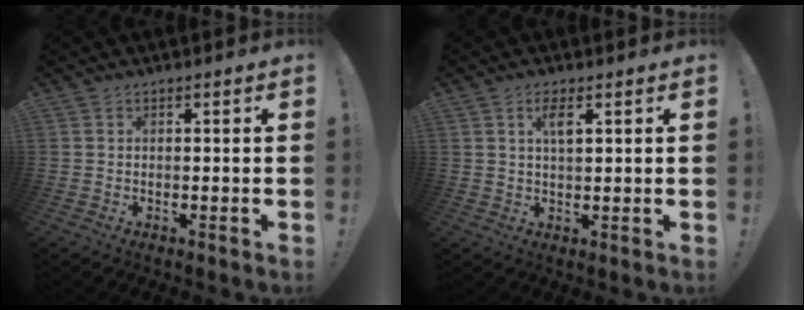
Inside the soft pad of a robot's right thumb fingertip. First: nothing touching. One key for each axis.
{"total": 3.9, "fx": 1.6, "fy": 1.2, "fz": 3.4, "tx": -0.062, "ty": 0.001, "tz": 0.024}